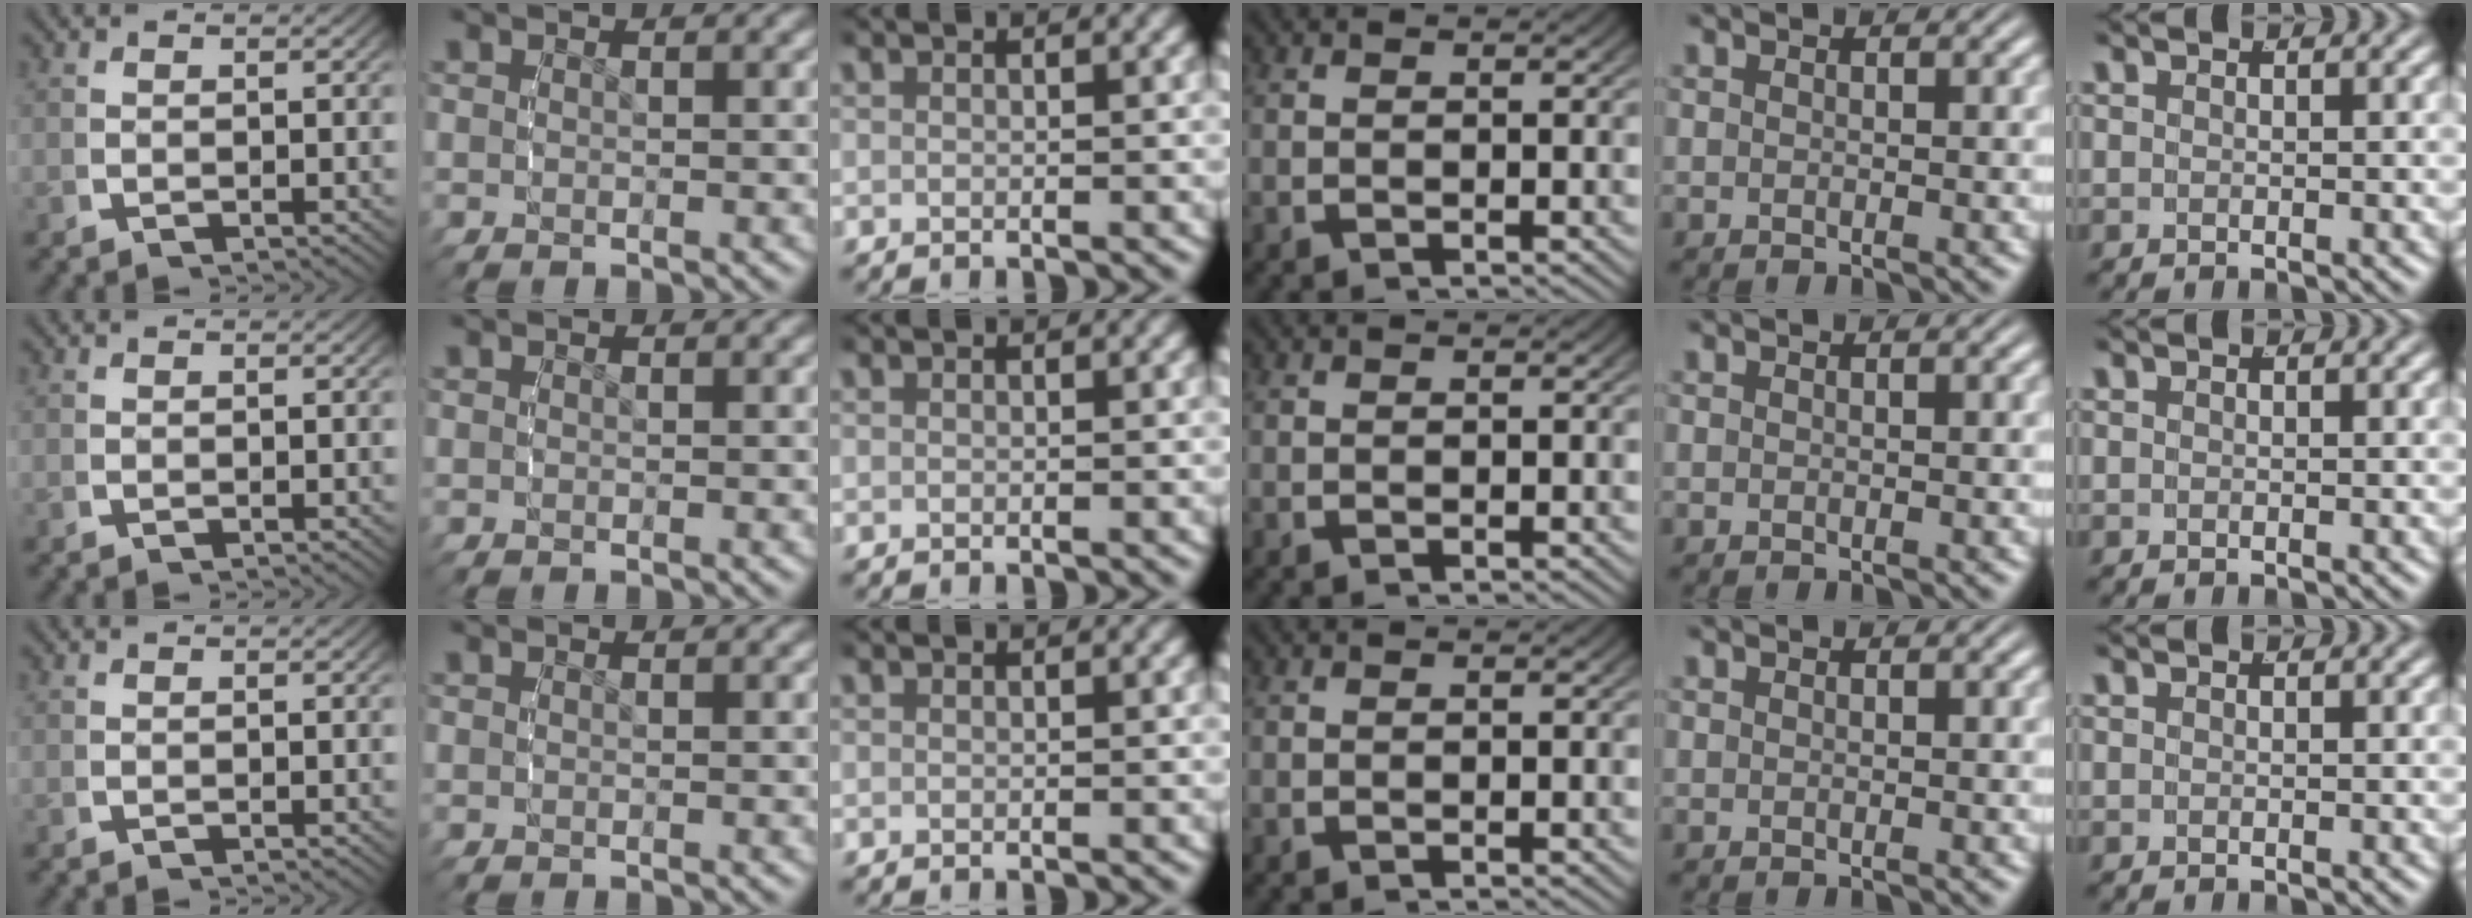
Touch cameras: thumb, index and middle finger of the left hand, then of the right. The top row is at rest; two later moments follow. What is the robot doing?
{"motion": "reach", "object": "bottle cap"}